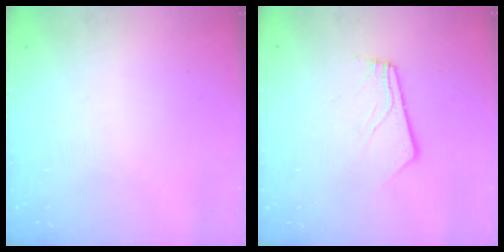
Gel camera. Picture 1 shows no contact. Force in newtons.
{"total": 3.7, "press": 3.7, "slide": 0.2}